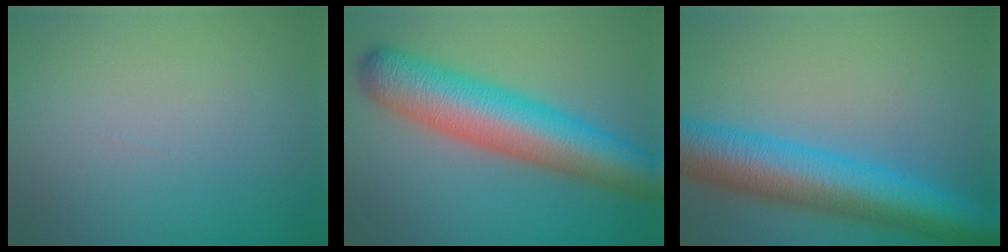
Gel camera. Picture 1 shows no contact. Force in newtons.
{"total": 10.7, "press": 10.7, "slide": 0.3}
{"total": 10.5, "press": 10.5, "slide": 0.2}